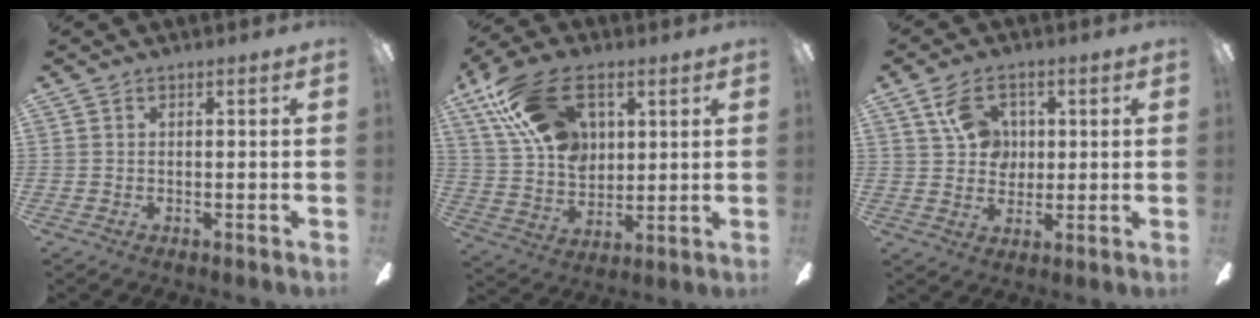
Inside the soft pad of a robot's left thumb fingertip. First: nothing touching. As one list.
[{"total": 19.4, "force": [9.1, 12.0, 12.2], "torque": [-0.246, -0.014, 0.168]}, {"total": 8.9, "force": [3.6, 6.7, 4.8], "torque": [-0.080, 0.009, 0.065]}]